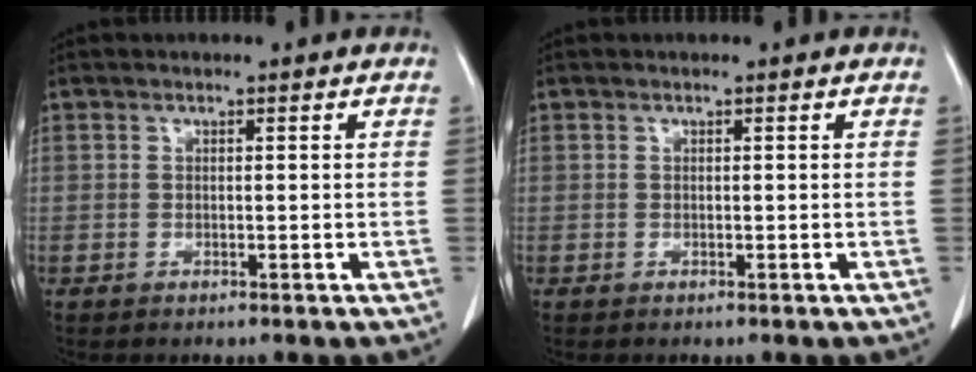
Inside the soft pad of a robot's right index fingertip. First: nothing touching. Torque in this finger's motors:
{"motor_torque": [-0.06, 0.05, -0.01, 0.00]}